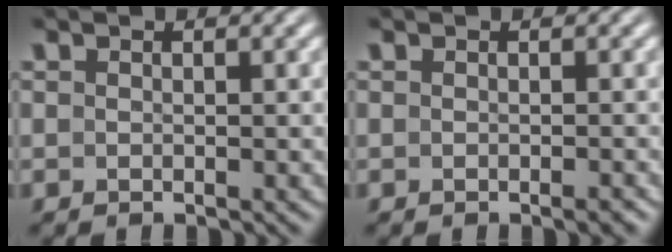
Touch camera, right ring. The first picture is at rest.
{"total": 0.5, "force": [-0.4, -0.1, 0.3], "torque": [-0.004, 0.003, -0.008]}